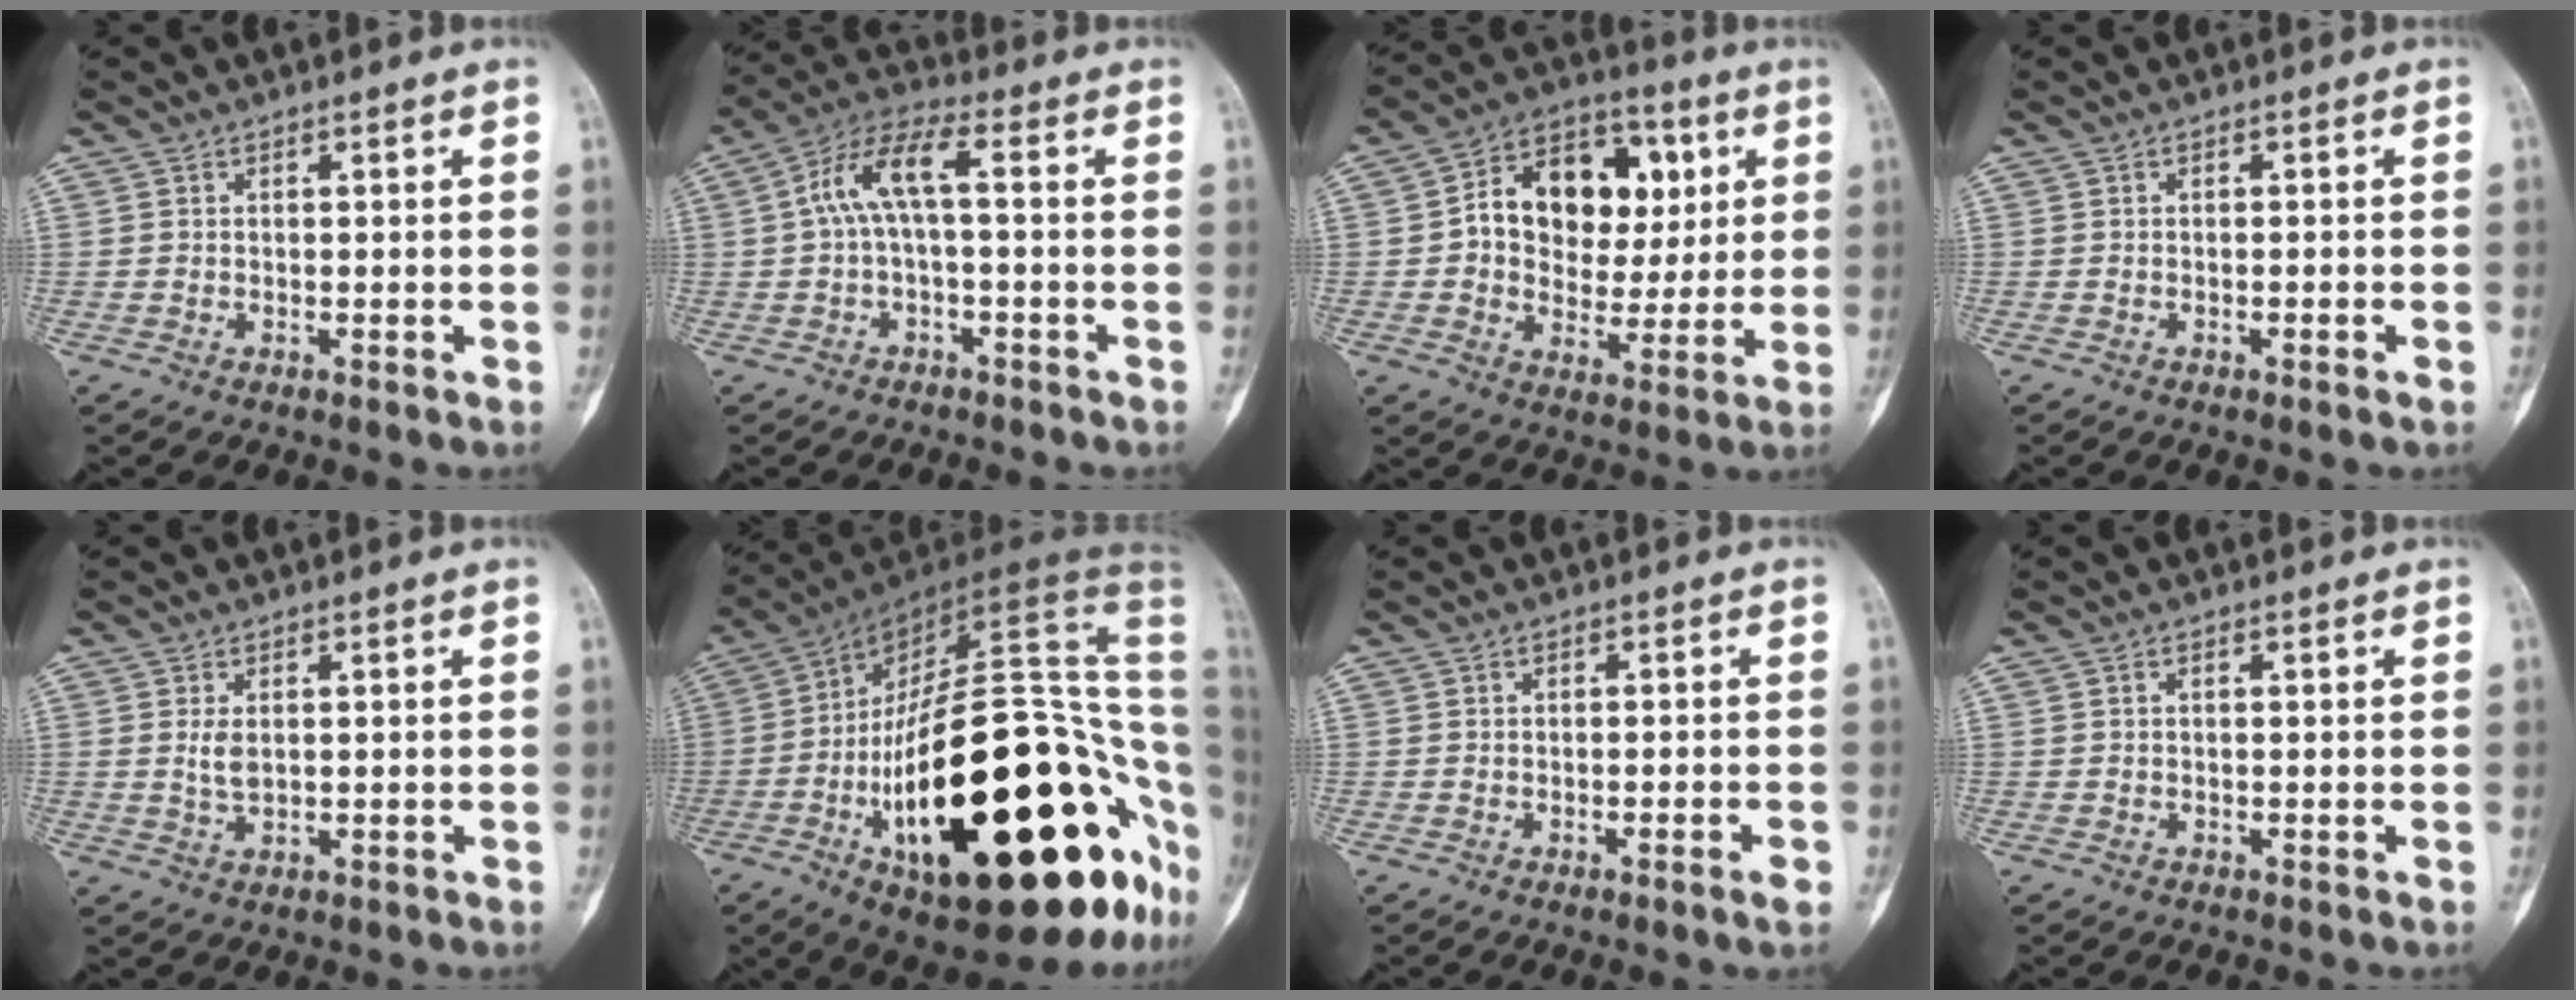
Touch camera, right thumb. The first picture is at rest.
{"total": 8.4, "force": [0.2, 2.8, 8.0], "torque": [-0.169, 0.041, -0.002]}
{"total": 17.3, "force": [3.4, 12.6, 11.2], "torque": [-0.128, 0.016, 0.053]}
{"total": 1.1, "force": [-0.5, 0.2, 1.0], "torque": [-0.019, 0.006, -0.005]}
{"total": 2.9, "force": [0.5, 1.7, 2.3], "torque": [-0.046, -0.006, 0.015]}
{"total": 42.5, "force": [-9.2, 15.9, 38.4], "torque": [-0.495, 0.056, -0.134]}
{"total": 2.1, "force": [-1.0, 0.3, 1.9], "torque": [-0.034, 0.004, -0.015]}
{"total": 0.0}